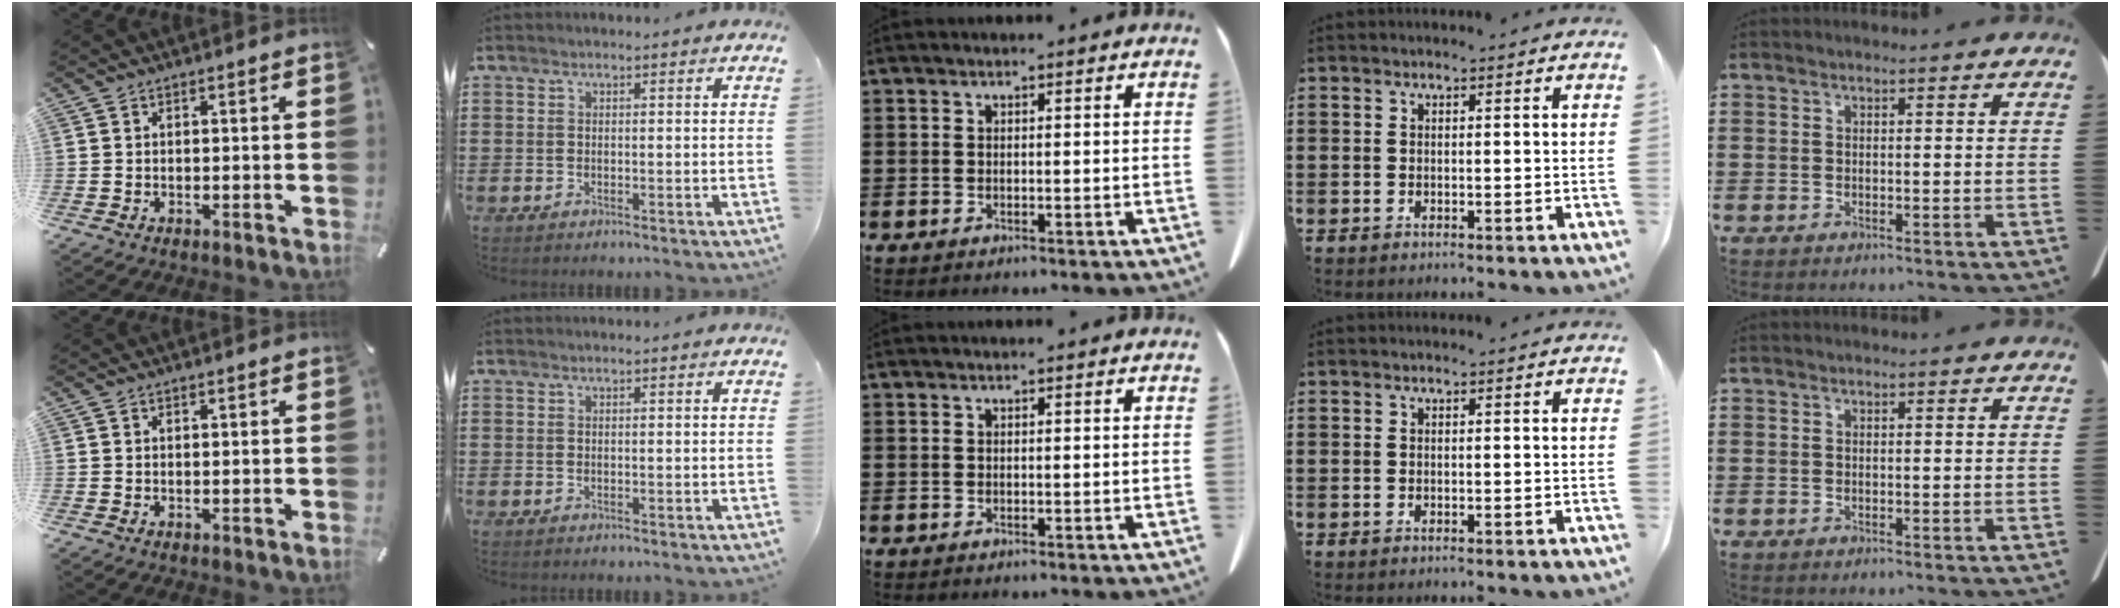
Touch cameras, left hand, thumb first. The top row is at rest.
{}